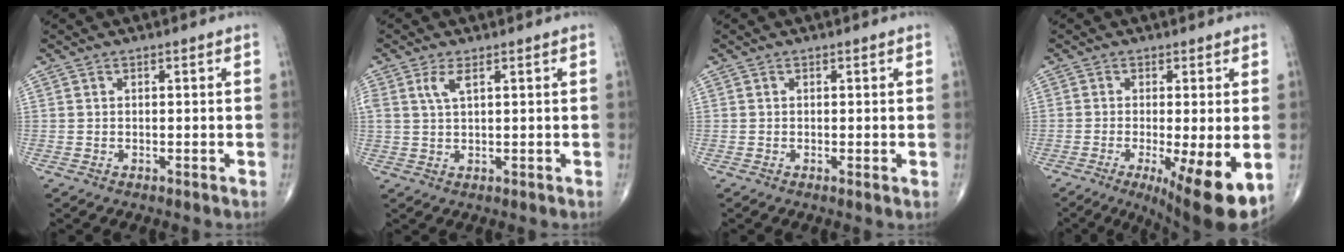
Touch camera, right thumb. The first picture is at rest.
{"total": 3.0, "force": [1.4, 1.0, 2.5], "torque": [-0.058, 0.002, 0.034]}
{"total": 0.7, "force": [0.0, 0.0, 0.7], "torque": [-0.014, -0.003, -0.002]}
{"total": 12.9, "force": [-3.9, 2.9, 12.0], "torque": [-0.156, -0.024, -0.049]}